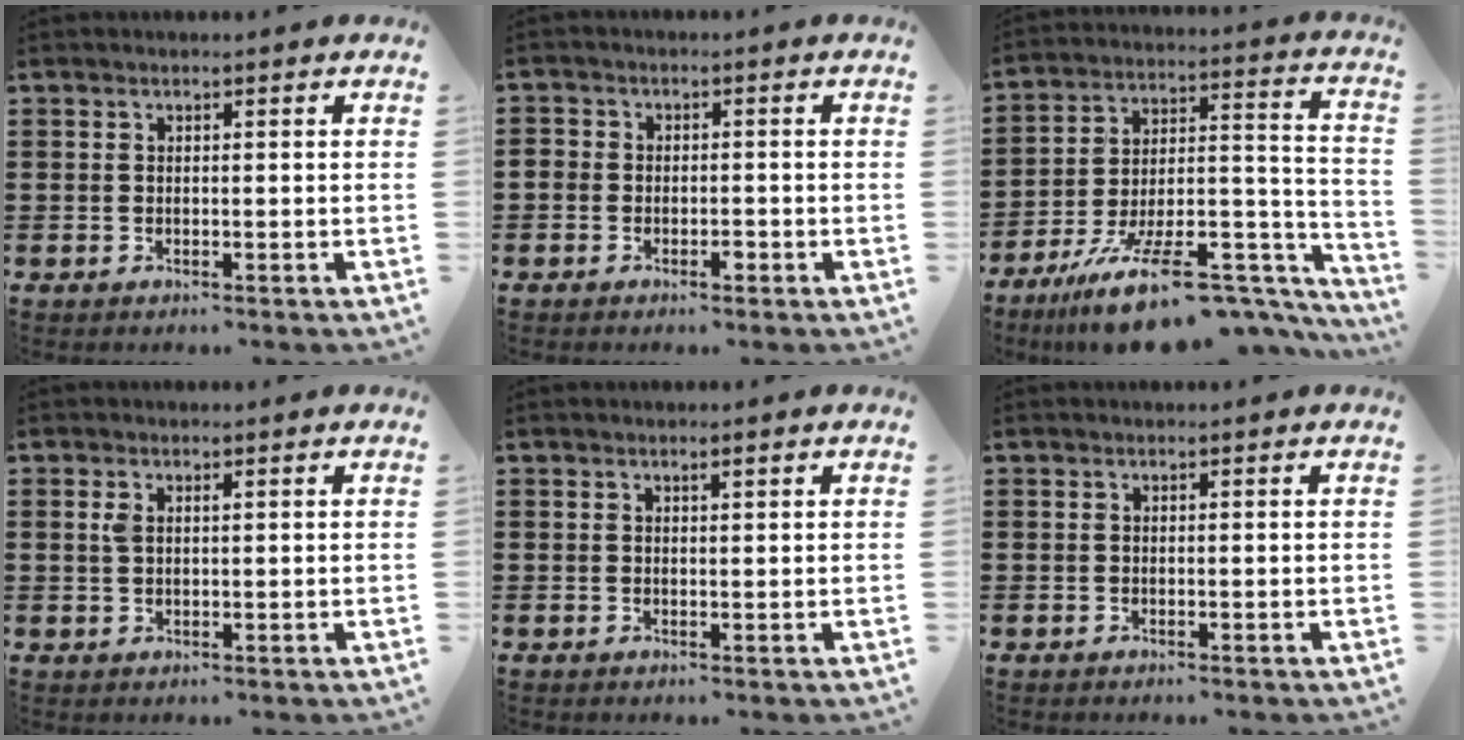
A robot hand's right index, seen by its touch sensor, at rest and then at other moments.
{"total": 1.8, "force": [-1.1, 1.2, 0.7], "torque": [-0.017, 0.003, -0.024]}
{"total": 16.3, "force": [-11.5, 4.5, 10.5], "torque": [-0.165, 0.045, -0.190]}
{"total": 1.4, "force": [0.5, 0.7, 1.2], "torque": [-0.026, 0.004, 0.007]}
{"total": 0.9, "force": [0.5, 0.2, 0.7], "torque": [-0.014, 0.001, 0.009]}
{"total": 0.0}